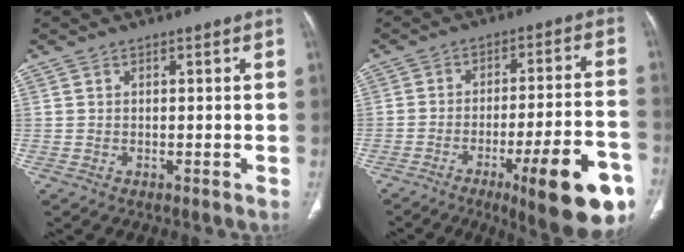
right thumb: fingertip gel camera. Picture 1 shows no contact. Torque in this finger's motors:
{"motor_torque": [2.74, 0.23, 1.11, -1.66, 0.35]}